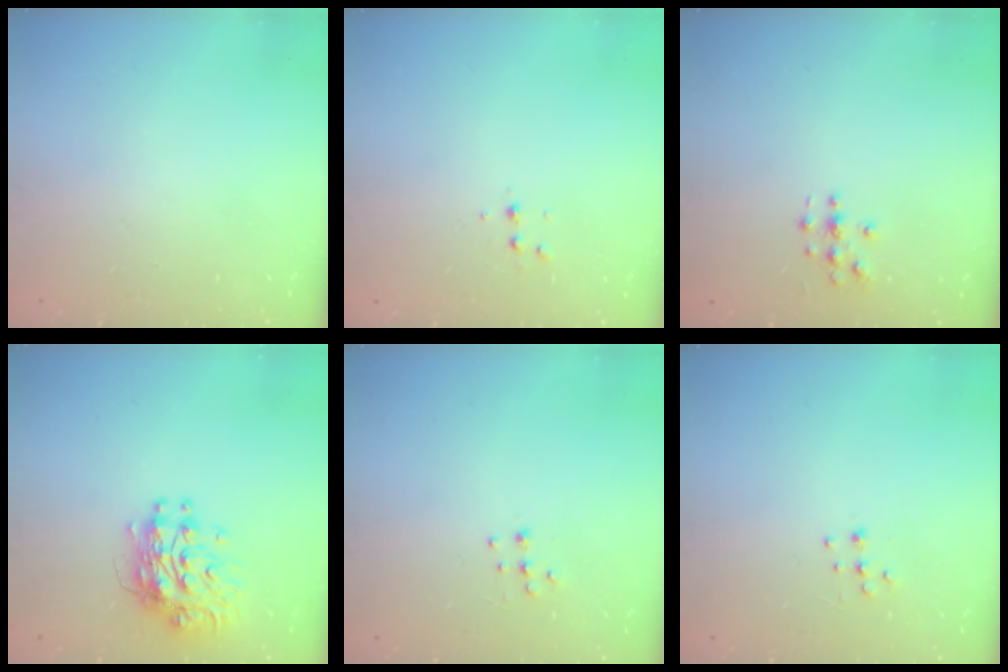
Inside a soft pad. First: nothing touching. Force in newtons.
{"total": 4.1, "press": 4.0, "slide": 1.1}
{"total": 2.8, "press": 2.8, "slide": 0.3}
{"total": 11.5, "press": 11.4, "slide": 0.9}
{"total": 5.3, "press": 5.2, "slide": 0.7}
{"total": 5.3, "press": 5.2, "slide": 0.7}